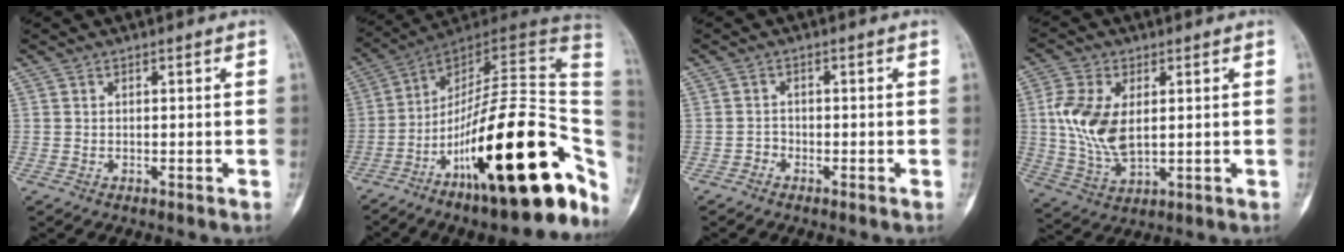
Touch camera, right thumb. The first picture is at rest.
{"total": 31.5, "force": [-10.4, 9.8, 28.1], "torque": [-0.350, 0.054, -0.160]}
{"total": 1.3, "force": [-0.9, 0.9, 0.2], "torque": [0.002, 0.005, -0.023]}
{"total": 11.7, "force": [1.6, 6.6, 9.5], "torque": [-0.195, -0.007, 0.036]}